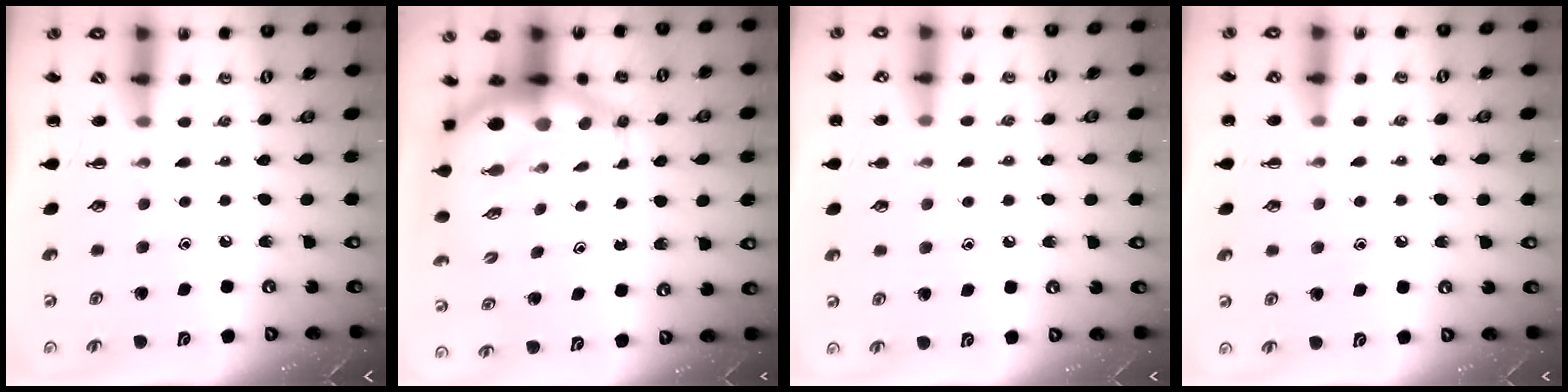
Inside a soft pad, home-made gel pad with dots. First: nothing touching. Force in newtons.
{"total": 9.9, "press": 9.5, "slide": 2.7}
{"total": 6.2, "press": 6.0, "slide": 1.8}
{"total": 6.7, "press": 6.5, "slide": 1.5}